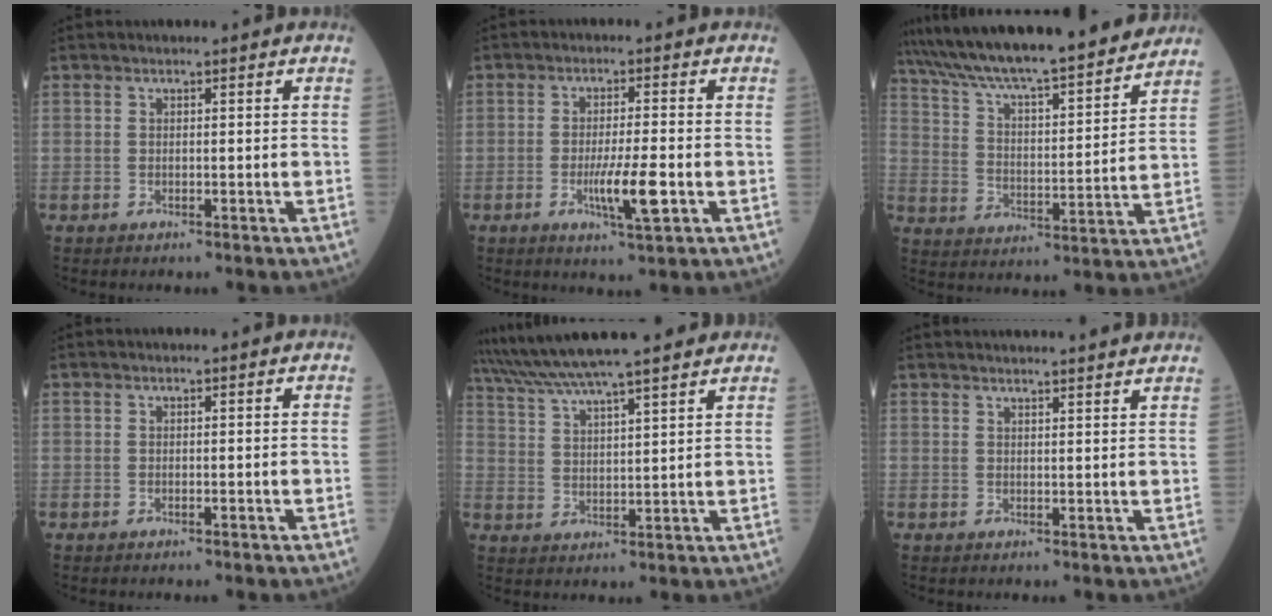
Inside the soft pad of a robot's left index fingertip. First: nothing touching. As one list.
[{"total": 6.3, "force": [-1.9, 0.3, 5.9], "torque": [-0.111, -0.012, -0.032]}, {"total": 22.4, "force": [20.1, 1.7, 9.9], "torque": [-0.171, -0.002, 0.304]}, {"total": 0.0}, {"total": 17.3, "force": [15.2, 0.8, 8.3], "torque": [-0.152, 0.038, 0.236]}, {"total": 11.8, "force": [11.2, 0.4, 3.7], "torque": [-0.045, 0.023, 0.127]}]